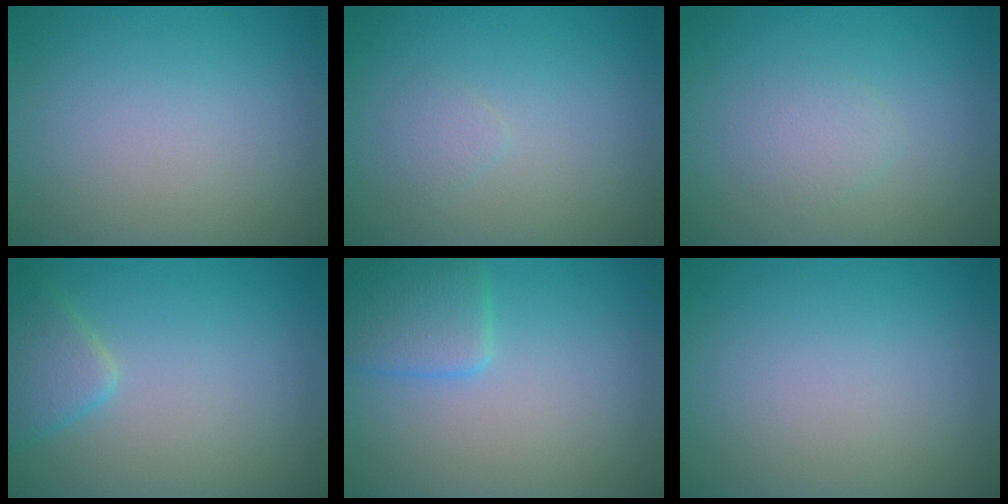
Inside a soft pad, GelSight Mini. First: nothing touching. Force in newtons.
{"total": 0.9, "press": 0.9, "slide": 0.0}
{"total": 1.4, "press": 1.4, "slide": 0.0}
{"total": 2.5, "press": 2.5, "slide": 0.2}
{"total": 2.9, "press": 2.9, "slide": 0.2}
{"total": 0.0}